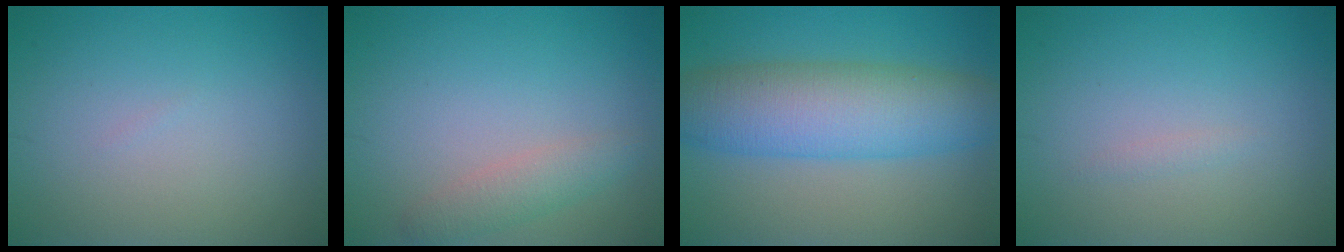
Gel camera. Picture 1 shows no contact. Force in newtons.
{"total": 2.1, "press": 2.1, "slide": 0.1}
{"total": 8.5, "press": 8.5, "slide": 0.2}
{"total": 0.5, "press": 0.5, "slide": 0.1}